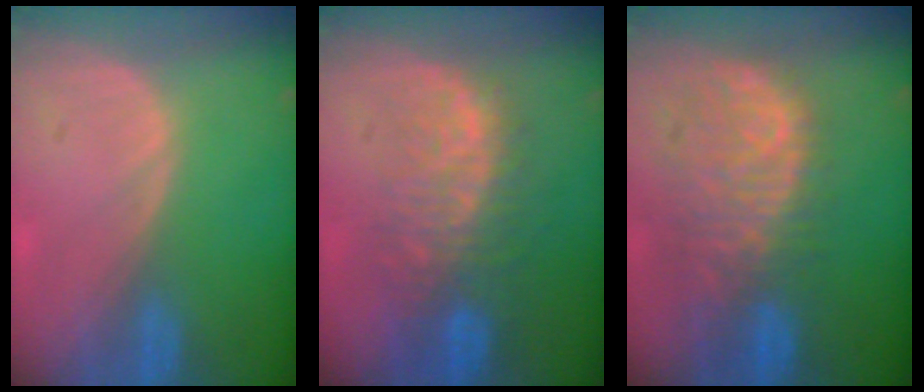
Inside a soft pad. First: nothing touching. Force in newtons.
{"total": 9.7, "press": 8.5, "slide": 4.7}
{"total": 11.5, "press": 9.7, "slide": 6.1}